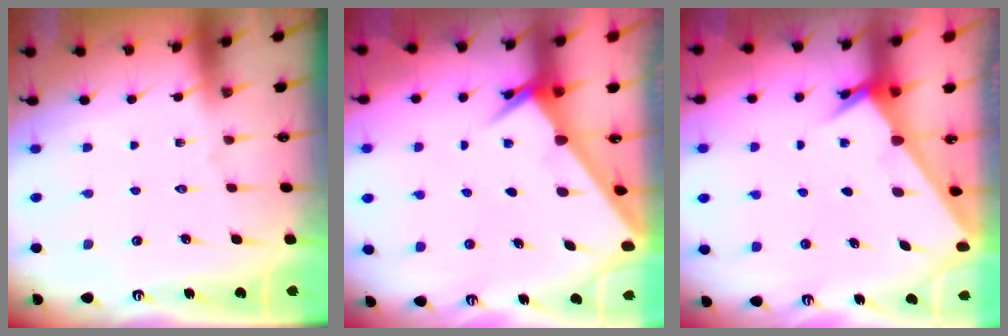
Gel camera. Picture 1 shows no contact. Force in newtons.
{"total": 2.4, "press": 2.4, "slide": 0.3}
{"total": 2.6, "press": 2.6, "slide": 0.2}